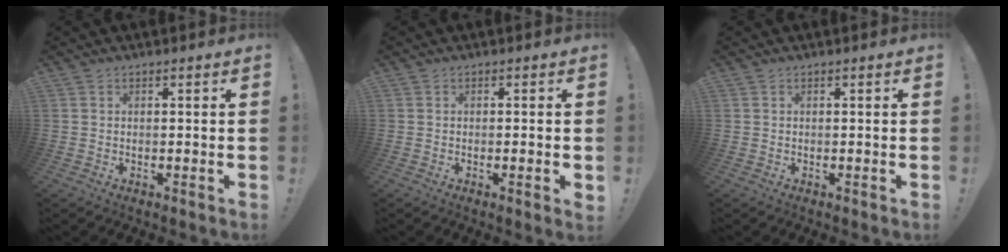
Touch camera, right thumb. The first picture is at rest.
{"total": 1.6, "force": [-0.3, 0.0, 1.6], "torque": [-0.031, 0.001, -0.004]}
{"total": 0.0}